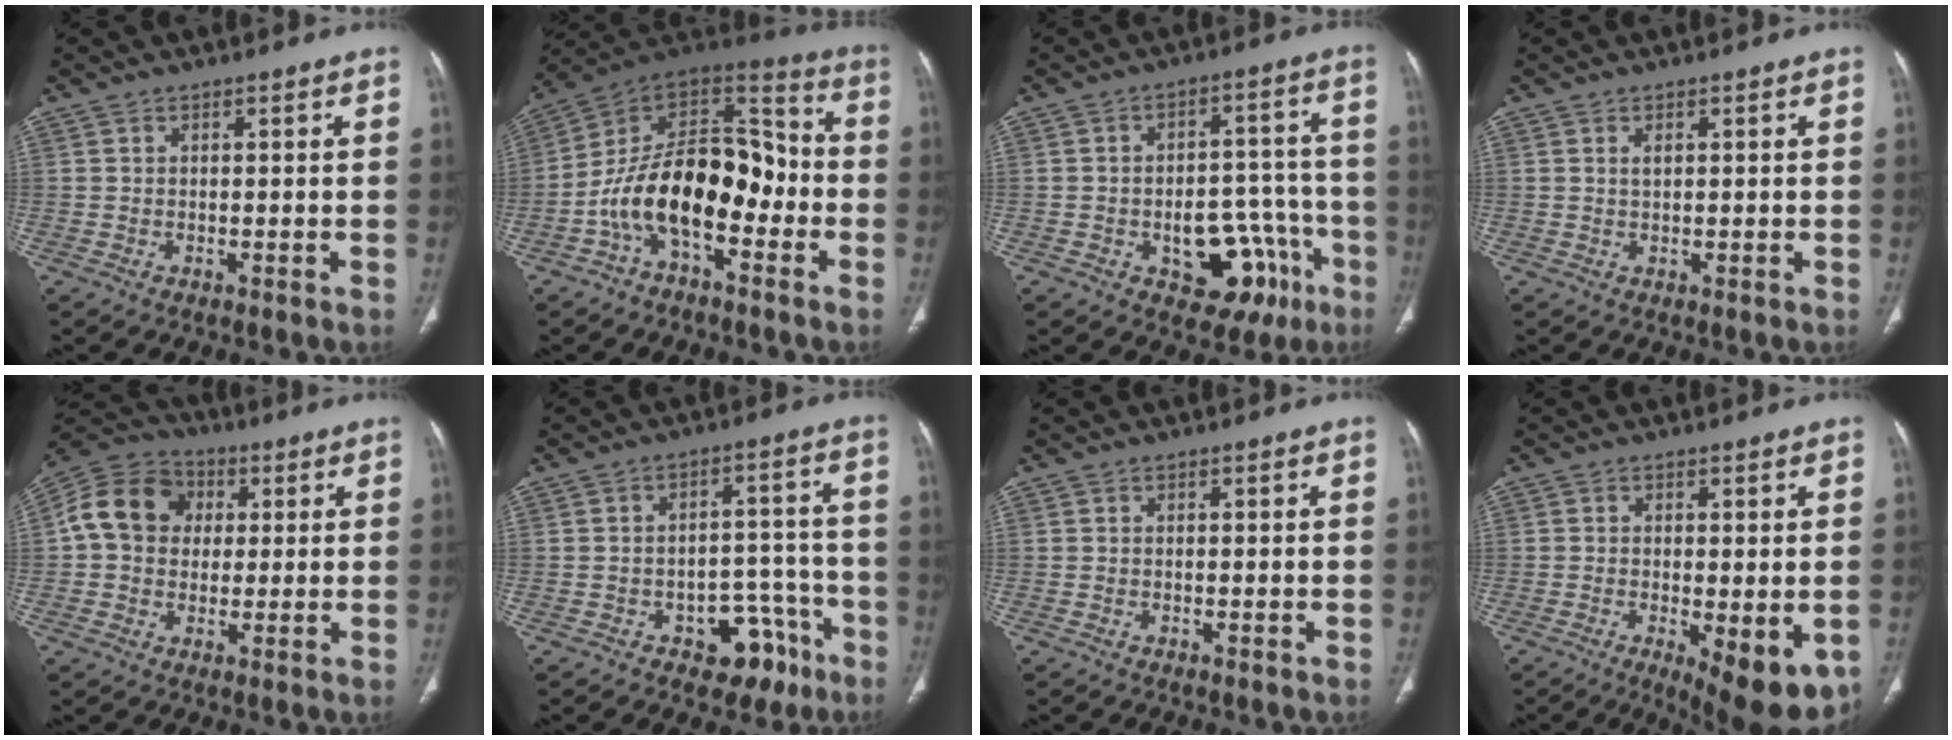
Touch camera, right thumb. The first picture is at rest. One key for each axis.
{"total": 19.4, "fx": -5.6, "fy": 10.7, "fz": 15.2, "tx": -0.228, "ty": 0.081, "tz": -0.102}
{"total": 14.7, "fx": -6.4, "fy": 8.8, "fz": 9.8, "tx": -0.080, "ty": 0.054, "tz": -0.077}
{"total": 1.1, "fx": 0.5, "fy": 0.5, "fz": 0.9, "tx": -0.016, "ty": 0.002, "tz": 0.011}
{"total": 13.0, "fx": 1.9, "fy": 10.9, "fz": 6.9, "tx": -0.114, "ty": 0.021, "tz": 0.022}
{"total": 9.8, "fx": -5.7, "fy": 6.2, "fz": 5.0, "tx": -0.025, "ty": 0.053, "tz": -0.072}
{"total": 0.0}
{"total": 11.2, "fx": -3.8, "fy": 3.9, "fz": 9.7, "tx": -0.130, "ty": -0.021, "tz": -0.048}